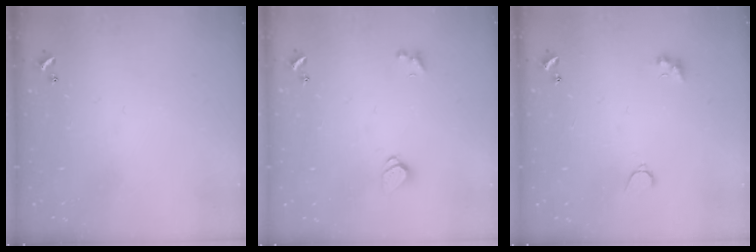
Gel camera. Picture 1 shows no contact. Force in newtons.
{"total": 1.3, "press": 1.2, "slide": 0.4}
{"total": 3.5, "press": 3.3, "slide": 0.9}